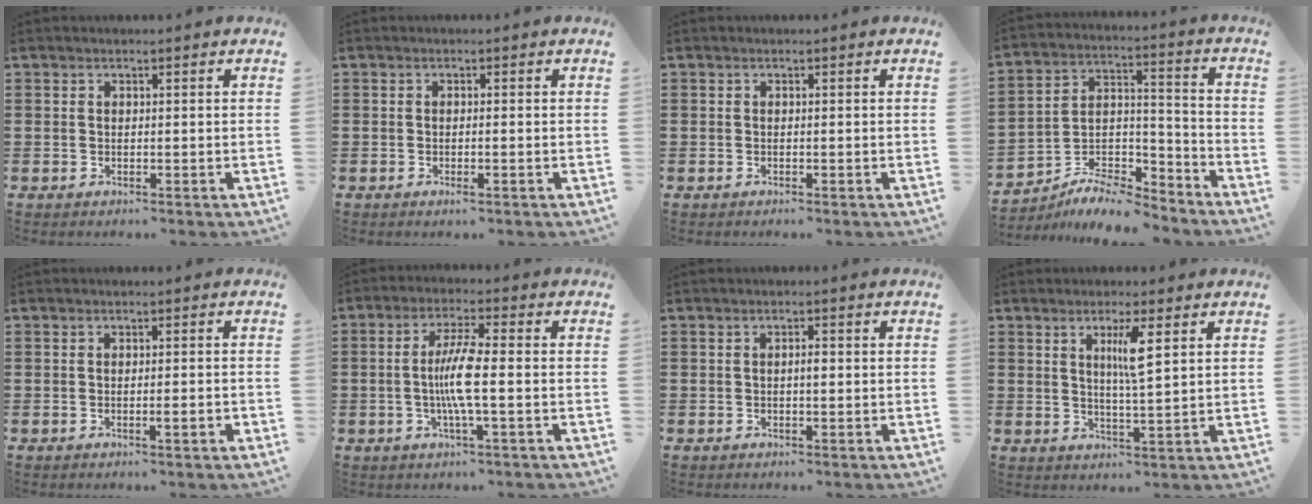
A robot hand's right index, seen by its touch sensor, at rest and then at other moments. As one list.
[{"total": 0.9, "force": [-0.6, 0.0, 0.7], "torque": [-0.012, -0.006, -0.010]}, {"total": 0.0}, {"total": 7.9, "force": [-7.2, 2.3, 2.3], "torque": [-0.040, 0.018, -0.138]}, {"total": 1.7, "force": [-0.6, 0.1, 1.6], "torque": [-0.024, -0.001, -0.011]}, {"total": 6.5, "force": [-0.8, 0.5, 6.4], "torque": [-0.129, -0.006, -0.023]}, {"total": 1.4, "force": [-0.1, 0.4, 1.3], "torque": [-0.025, -0.001, -0.002]}, {"total": 4.7, "force": [1.8, 0.2, 4.3], "torque": [-0.090, 0.000, 0.026]}]